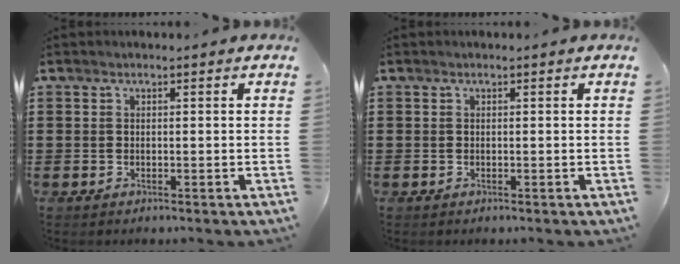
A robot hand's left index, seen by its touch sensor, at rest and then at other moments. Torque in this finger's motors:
{"motor_torque": [-0.05, -0.03, 0.00, 0.00]}